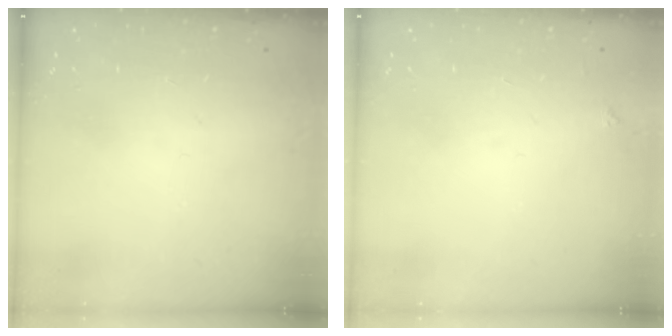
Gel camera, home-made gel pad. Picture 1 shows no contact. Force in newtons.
{"total": 2.1, "press": 2.1, "slide": 0.3}